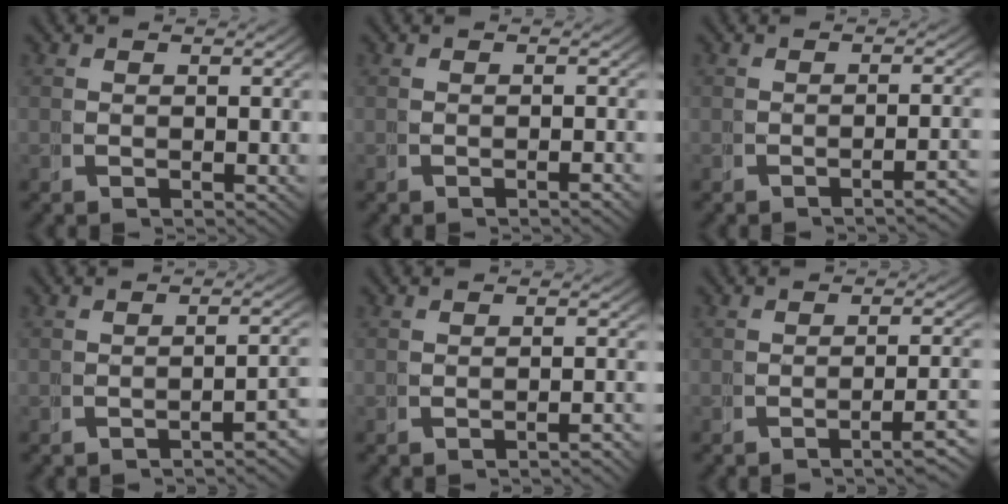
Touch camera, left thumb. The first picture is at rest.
{"total": 0.6, "force": [-0.4, -0.1, 0.5], "torque": [-0.009, 0.004, -0.007]}
{"total": 2.1, "force": [-1.4, -0.2, 1.6], "torque": [-0.021, 0.009, -0.024]}
{"total": 4.0, "force": [-2.7, 0.7, 2.8], "torque": [-0.034, 0.002, -0.037]}
{"total": 1.6, "force": [-1.5, -0.2, 0.7], "torque": [-0.016, 0.002, -0.022]}
{"total": 3.7, "force": [-2.1, 0.2, 3.0], "torque": [-0.037, 0.006, -0.033]}